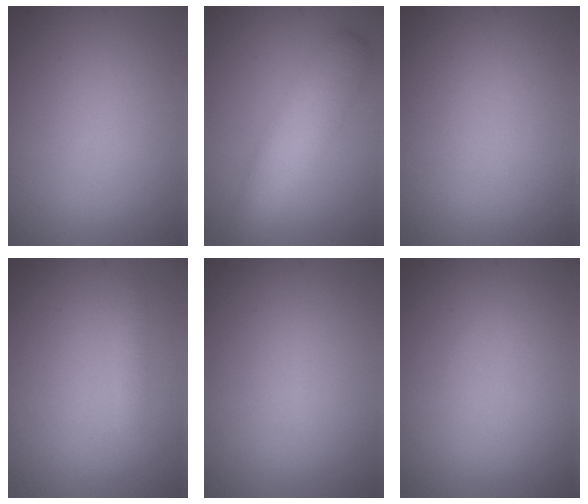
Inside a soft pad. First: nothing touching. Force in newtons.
{"total": 4.7, "press": 4.7, "slide": 0.2}
{"total": 0.0}
{"total": 0.8, "press": 0.8, "slide": 0.0}
{"total": 0.0}
{"total": 0.0}